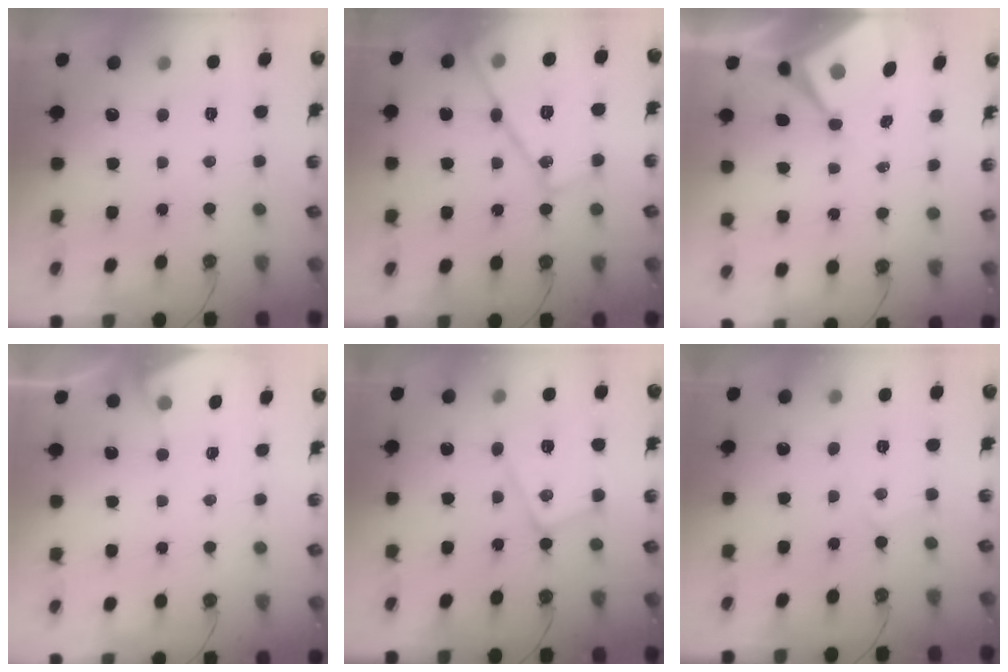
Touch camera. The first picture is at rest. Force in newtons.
{"total": 18.1, "press": 18.1, "slide": 1.4}
{"total": 9.0, "press": 9.0, "slide": 0.9}
{"total": 4.3, "press": 4.3, "slide": 0.5}
{"total": 14.6, "press": 14.6, "slide": 1.2}
{"total": 3.6, "press": 3.6, "slide": 0.5}